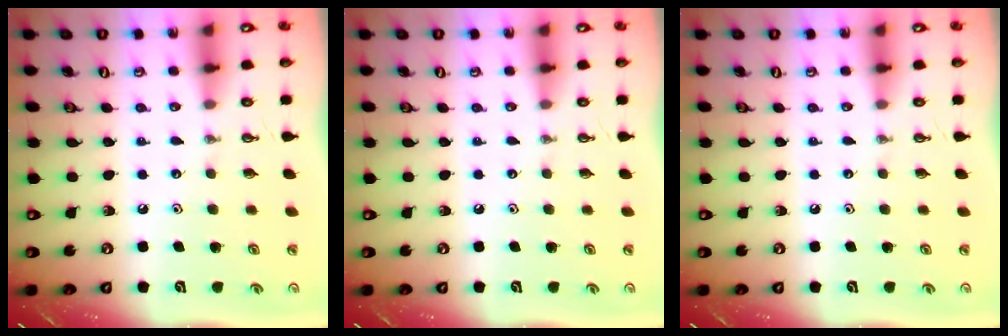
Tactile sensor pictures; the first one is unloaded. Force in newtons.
{"total": 0.0}
{"total": 0.0}